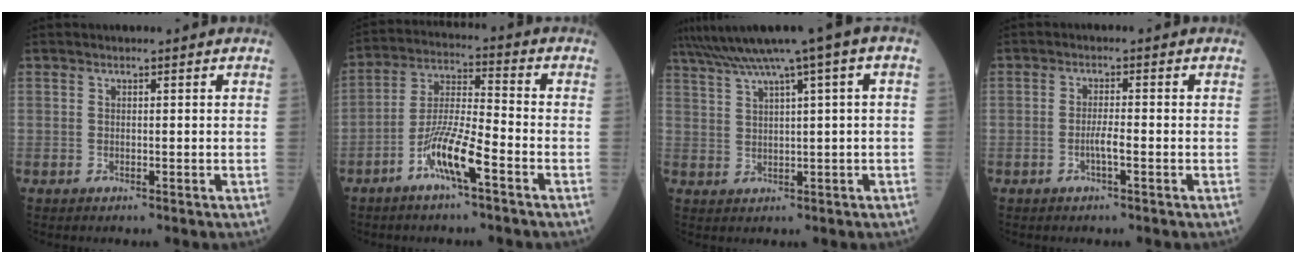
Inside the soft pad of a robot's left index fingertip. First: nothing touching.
{"total": 8.9, "force": [-4.8, 0.8, 7.5], "torque": [-0.155, -0.001, -0.094]}
{"total": 8.5, "force": [5.0, -1.0, 6.8], "torque": [-0.116, 0.035, 0.086]}
{"total": 2.2, "force": [-1.0, 0.1, 2.0], "torque": [-0.037, -0.002, -0.021]}